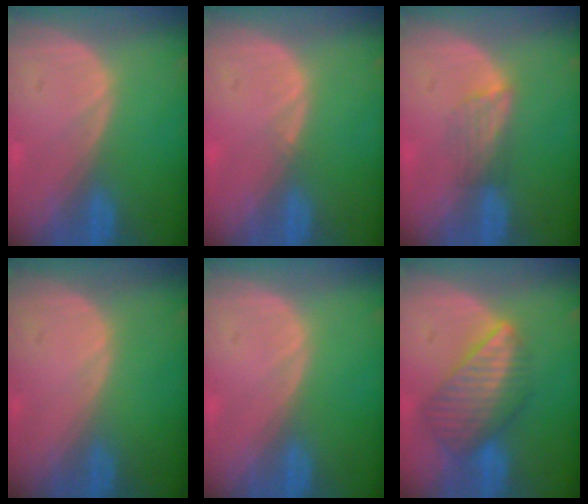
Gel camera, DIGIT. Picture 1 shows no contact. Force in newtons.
{"total": 0.6, "press": 0.5, "slide": 0.4}
{"total": 3.2, "press": 2.9, "slide": 1.4}
{"total": 0.0}
{"total": 0.0}
{"total": 8.2, "press": 7.3, "slide": 3.7}